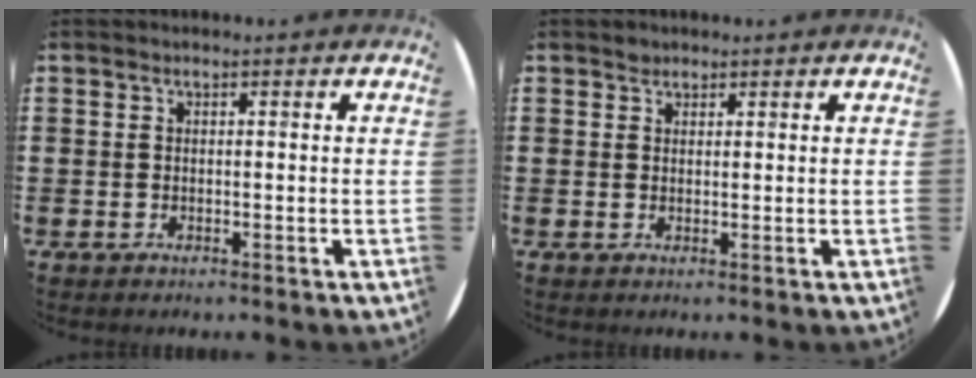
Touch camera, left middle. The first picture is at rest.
{"total": 1.0, "force": [0.9, 0.5, 0.0], "torque": [0.007, -0.001, 0.016]}